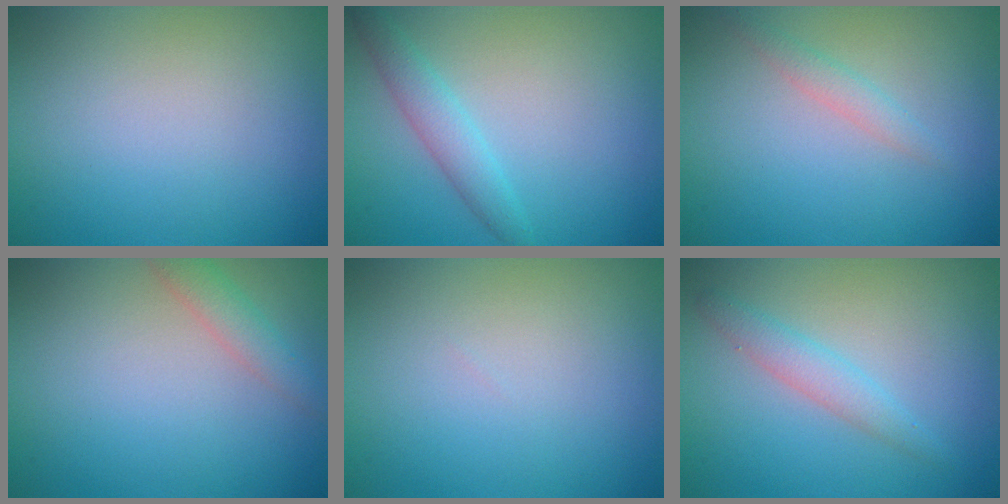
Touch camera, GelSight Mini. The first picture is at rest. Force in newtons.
{"total": 2.4, "press": 2.4, "slide": 0.0}
{"total": 2.0, "press": 2.0, "slide": 0.2}
{"total": 2.1, "press": 2.1, "slide": 0.2}
{"total": 0.0}
{"total": 2.9, "press": 2.9, "slide": 0.4}